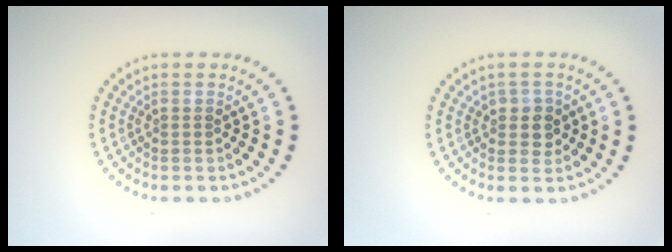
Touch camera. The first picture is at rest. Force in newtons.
{"total": 2.0, "press": 1.8, "slide": 0.7}